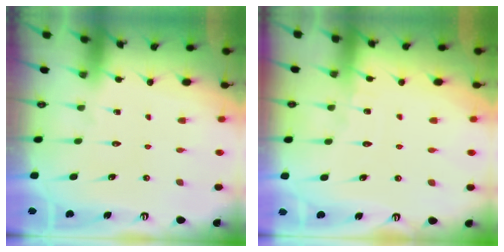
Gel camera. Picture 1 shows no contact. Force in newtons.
{"total": 3.0, "press": 3.0, "slide": 0.3}